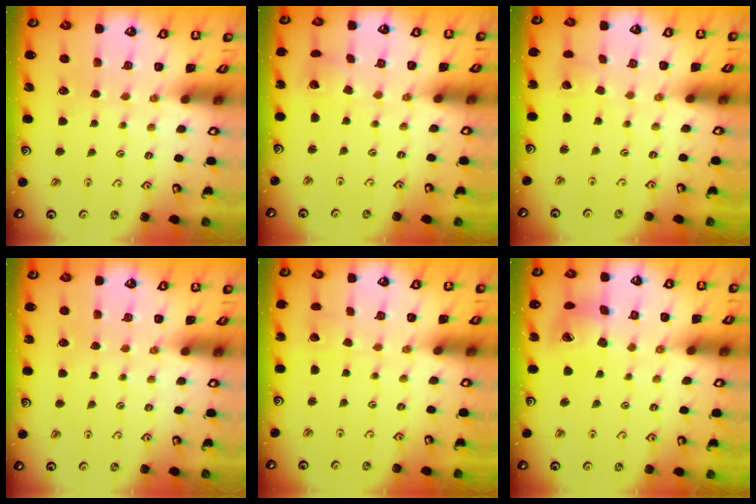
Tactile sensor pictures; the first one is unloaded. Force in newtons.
{"total": 2.9, "press": 2.9, "slide": 0.1}
{"total": 1.6, "press": 1.6, "slide": 0.1}
{"total": 0.0}
{"total": 1.2, "press": 1.2, "slide": 0.1}
{"total": 14.8, "press": 14.6, "slide": 2.2}